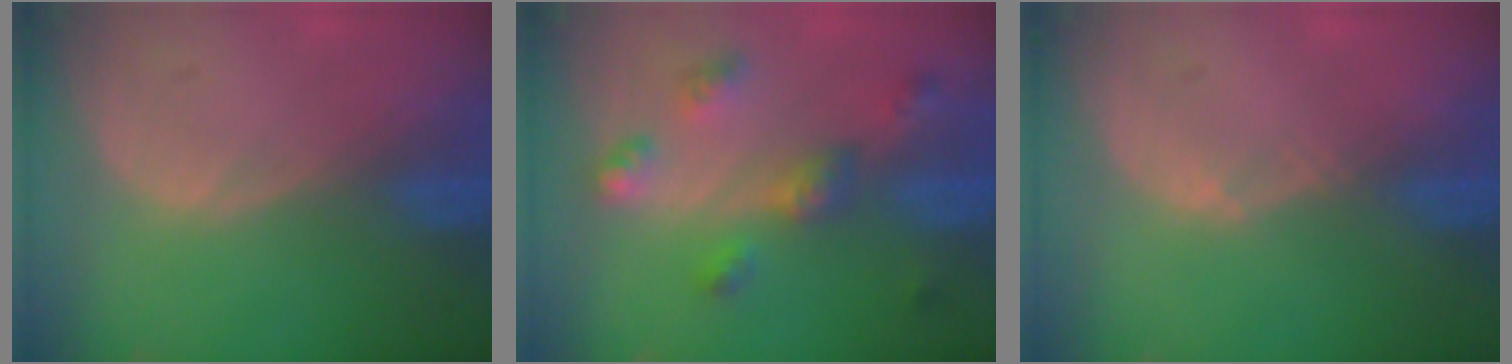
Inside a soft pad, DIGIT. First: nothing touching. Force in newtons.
{"total": 6.5, "press": 5.8, "slide": 3.0}
{"total": 0.6, "press": 0.5, "slide": 0.3}